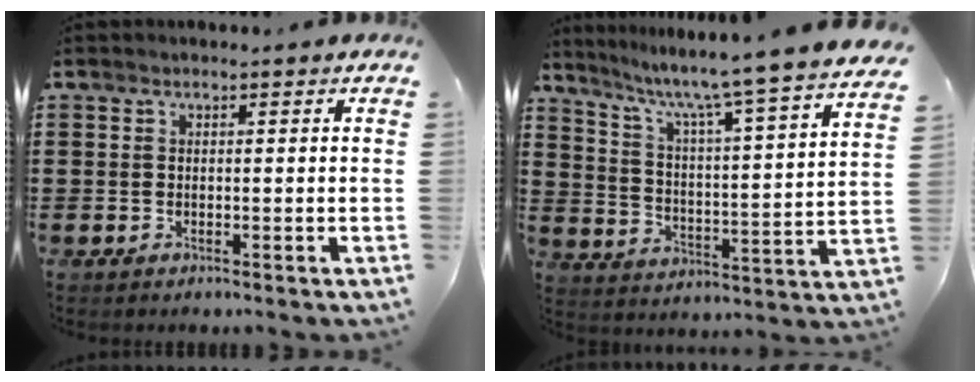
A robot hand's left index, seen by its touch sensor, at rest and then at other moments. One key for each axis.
{"total": 7.0, "fx": 5.8, "fy": -1.2, "fz": 3.7, "tx": -0.098, "ty": -0.058, "tz": 0.082}